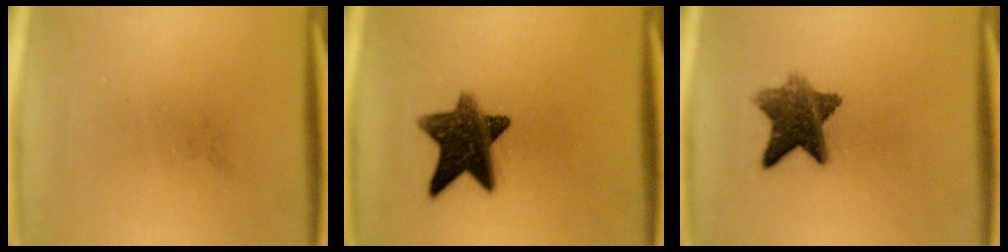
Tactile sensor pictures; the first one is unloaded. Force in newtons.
{"total": 11.5}
{"total": 8.7}